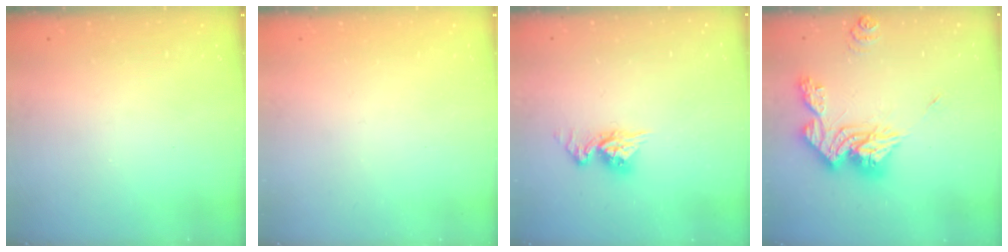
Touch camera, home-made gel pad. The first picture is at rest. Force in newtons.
{"total": 0.0}
{"total": 8.7, "press": 8.7, "slide": 0.9}
{"total": 17.2, "press": 17.1, "slide": 1.5}